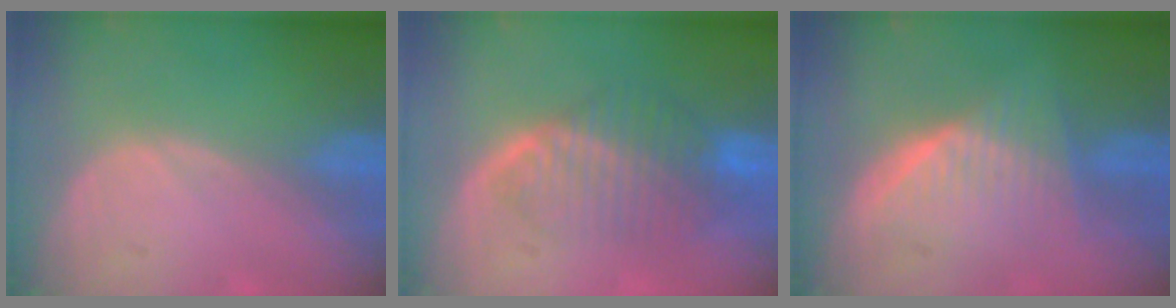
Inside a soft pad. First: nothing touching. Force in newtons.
{"total": 7.9, "press": 7.1, "slide": 3.4}
{"total": 6.1, "press": 6.0, "slide": 1.0}